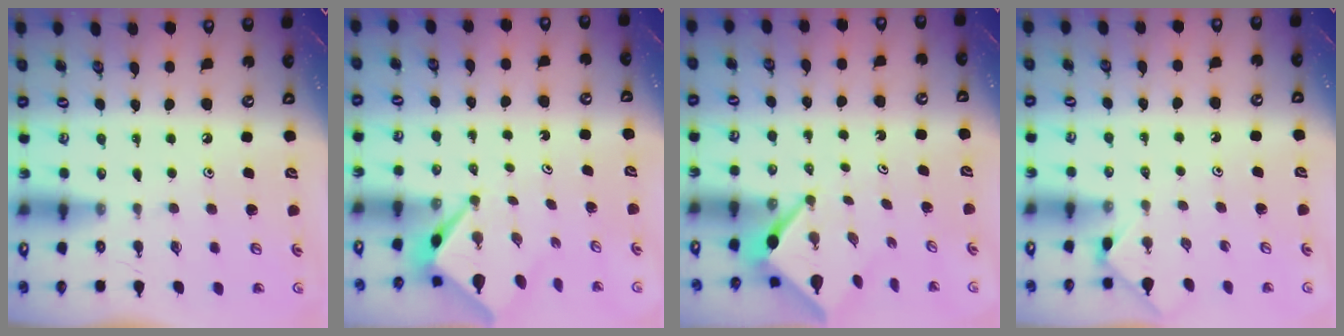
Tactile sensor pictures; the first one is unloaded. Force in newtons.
{"total": 2.7, "press": 2.7, "slide": 0.1}
{"total": 3.3, "press": 3.3, "slide": 0.2}
{"total": 3.0, "press": 2.9, "slide": 0.4}